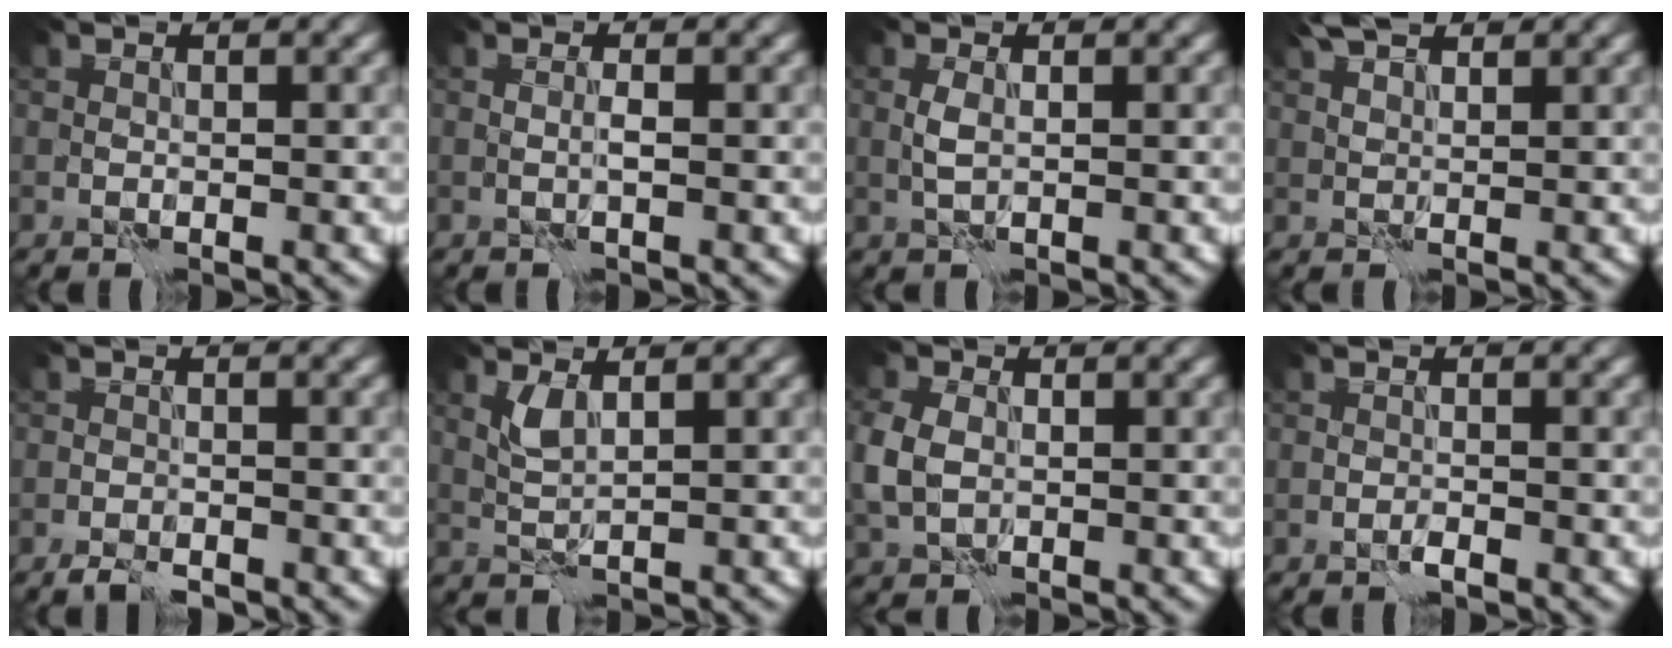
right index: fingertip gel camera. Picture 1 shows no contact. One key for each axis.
{"total": 0.6, "fx": 0.0, "fy": -0.3, "fz": 0.5, "tx": -0.010, "ty": 0.001, "tz": 0.000}
{"total": 0.8, "fx": 0.2, "fy": 0.1, "fz": 0.8, "tx": -0.020, "ty": 0.001, "tz": 0.003}
{"total": 3.1, "fx": 2.6, "fy": 0.8, "fz": 1.4, "tx": -0.035, "ty": 0.010, "tz": 0.046}
{"total": 1.8, "fx": -1.6, "fy": 0.5, "fz": 0.7, "tx": -0.010, "ty": -0.001, "tz": -0.029}
{"total": 1.5, "fx": 1.0, "fy": 0.1, "fz": 1.1, "tx": -0.030, "ty": 0.000, "tz": 0.024}
{"total": 3.7, "fx": -0.1, "fy": 2.9, "fz": 2.4, "tx": -0.070, "ty": -0.002, "tz": -0.006}
{"total": 0.6, "fx": -0.6, "fy": 0.0, "fz": 0.2, "tx": -0.004, "ty": 0.002, "tz": -0.012}